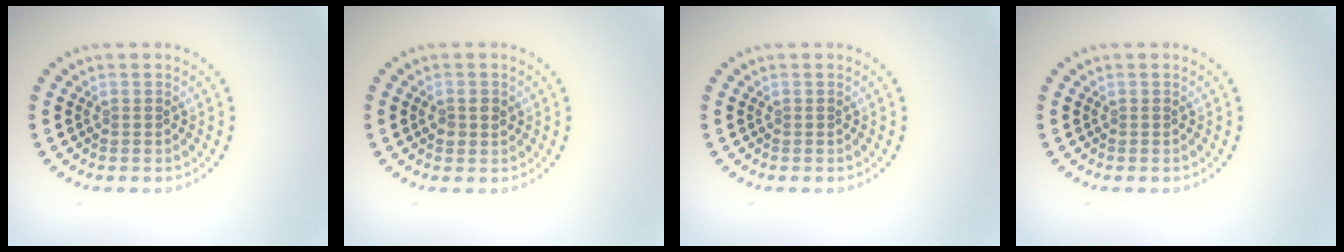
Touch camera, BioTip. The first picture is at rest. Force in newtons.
{"total": 1.5, "press": 1.5, "slide": 0.2}
{"total": 0.0}
{"total": 0.0}